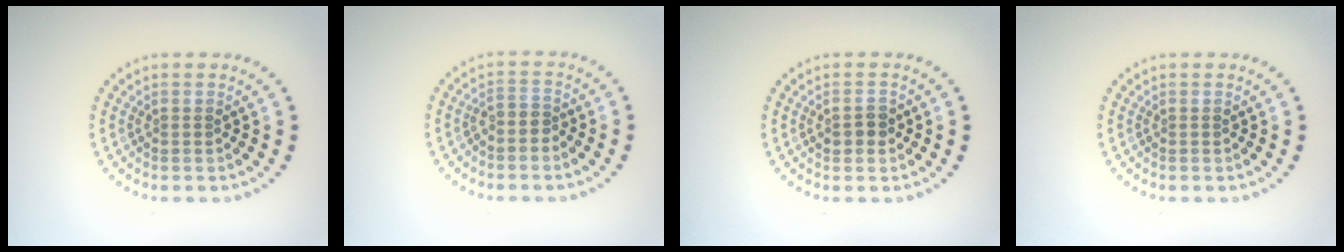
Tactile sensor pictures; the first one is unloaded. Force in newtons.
{"total": 1.2, "press": 0.8, "slide": 0.9}
{"total": 1.7, "press": 1.7, "slide": 0.2}
{"total": 0.0}